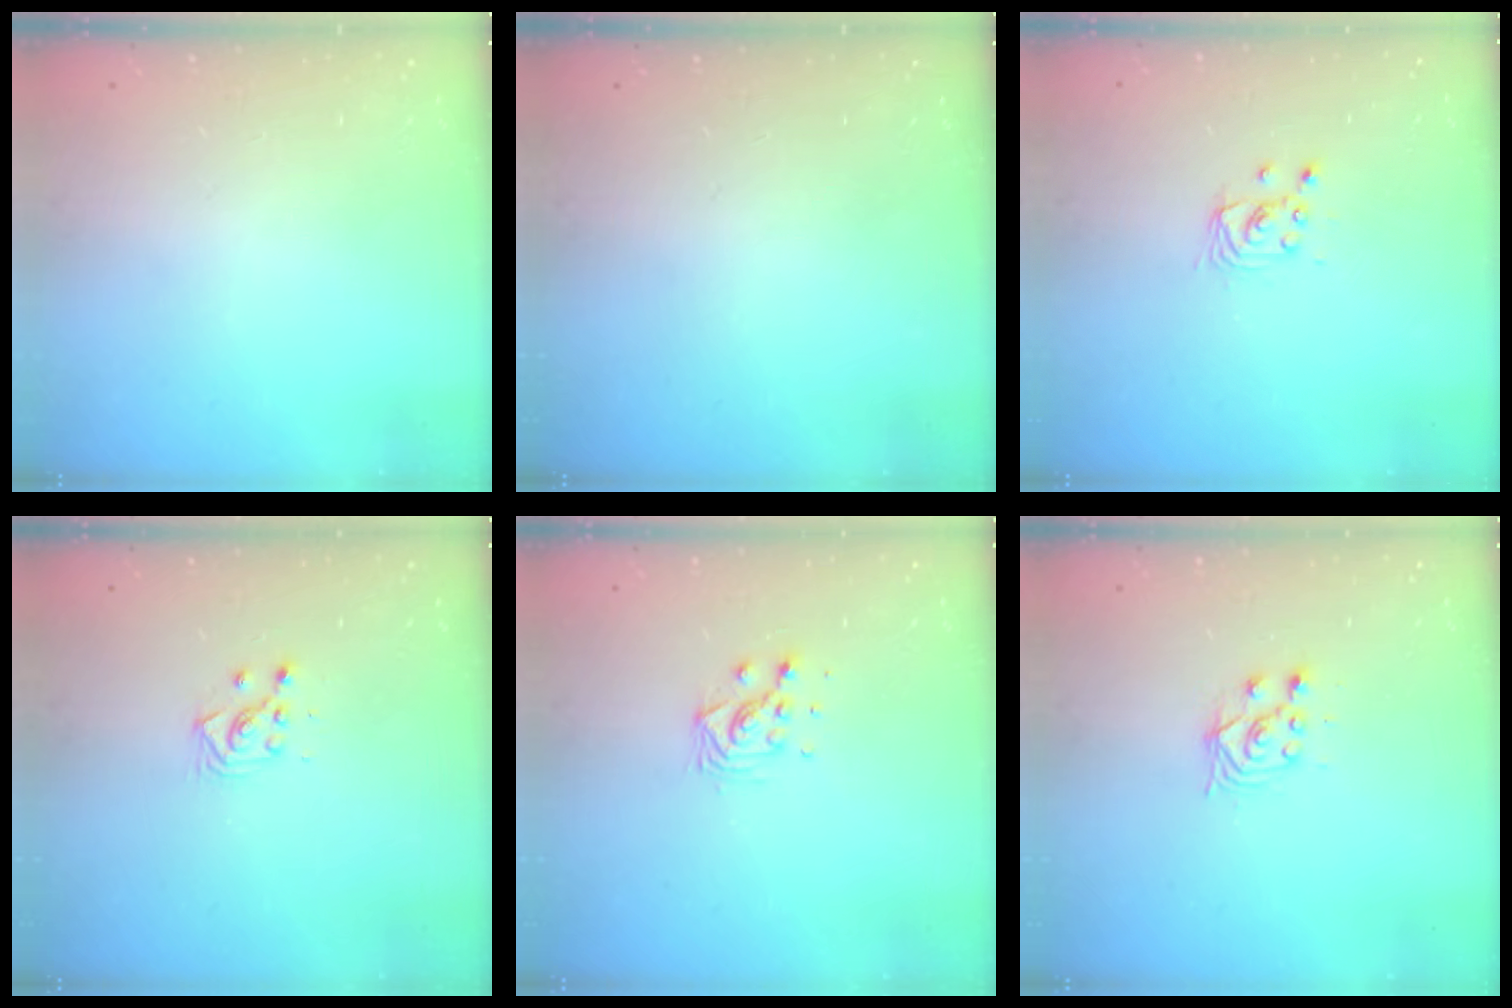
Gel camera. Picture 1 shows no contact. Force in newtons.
{"total": 0.0}
{"total": 2.8, "press": 2.8, "slide": 0.2}
{"total": 3.4, "press": 3.3, "slide": 1.0}
{"total": 7.3, "press": 7.3, "slide": 0.5}
{"total": 4.0, "press": 4.0, "slide": 0.7}